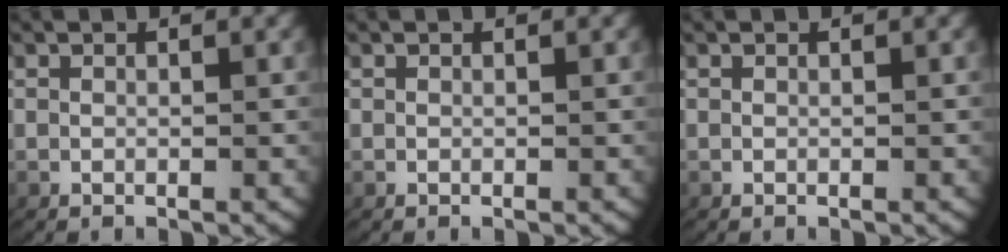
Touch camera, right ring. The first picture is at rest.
{"total": 0.0}
{"total": 0.0}